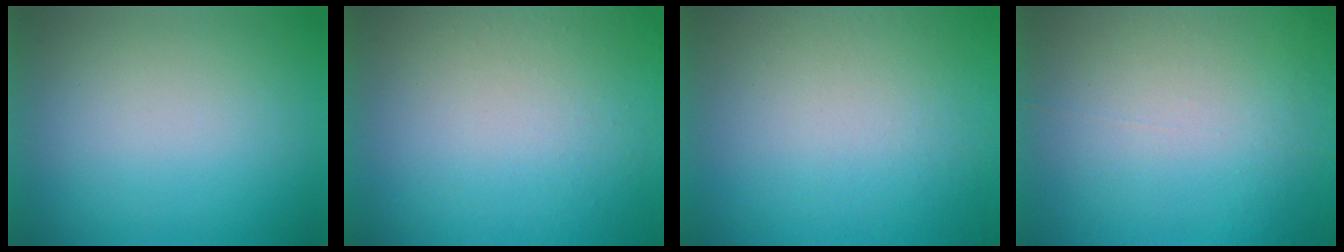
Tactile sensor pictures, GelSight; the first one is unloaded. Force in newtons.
{"total": 9.5}
{"total": 1.2}
{"total": 7.0}